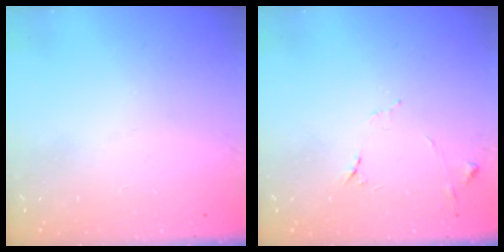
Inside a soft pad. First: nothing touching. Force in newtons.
{"total": 7.1, "press": 7.1, "slide": 0.7}